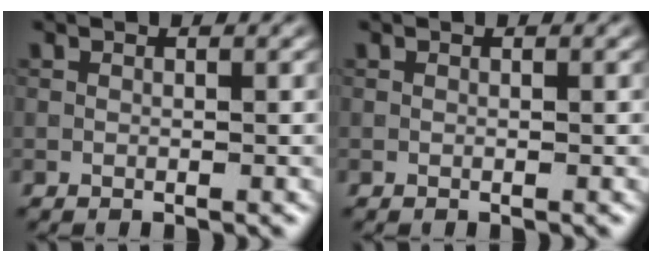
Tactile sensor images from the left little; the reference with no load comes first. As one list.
[{"total": 0.0}]